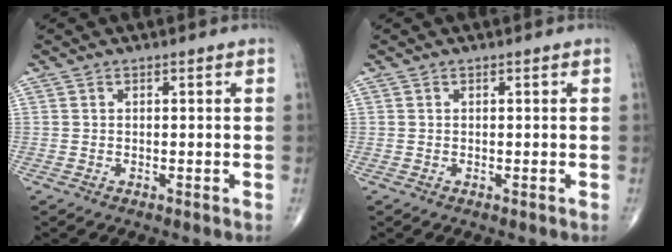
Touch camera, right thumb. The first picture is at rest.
{"total": 0.0}